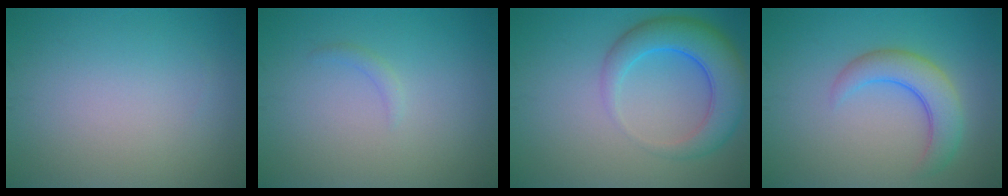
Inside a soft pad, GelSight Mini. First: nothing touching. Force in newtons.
{"total": 0.8, "press": 0.8, "slide": 0.1}
{"total": 6.2, "press": 6.2, "slide": 0.4}
{"total": 4.3, "press": 4.3, "slide": 0.3}